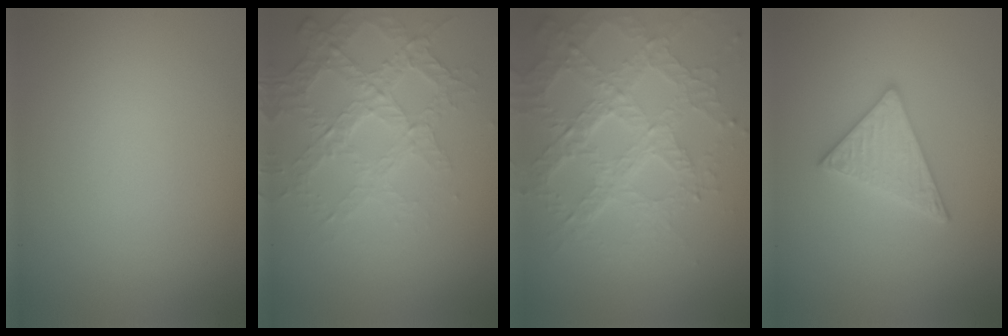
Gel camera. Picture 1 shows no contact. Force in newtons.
{"total": 3.8, "press": 3.7, "slide": 0.9}
{"total": 7.0, "press": 5.1, "slide": 4.8}
{"total": 2.9, "press": 2.8, "slide": 0.5}